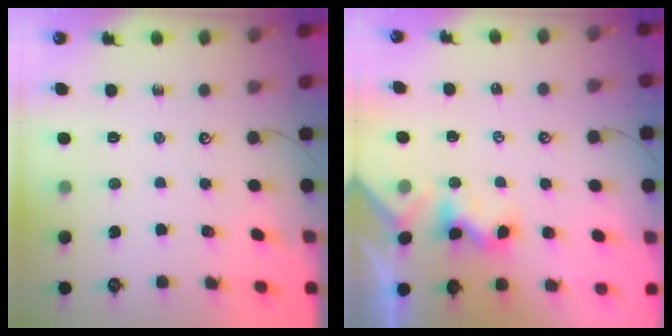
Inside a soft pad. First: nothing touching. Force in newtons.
{"total": 2.3, "press": 2.3, "slide": 0.3}